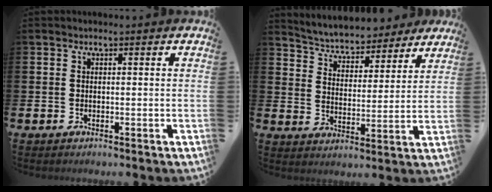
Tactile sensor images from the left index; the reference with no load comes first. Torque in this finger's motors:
{"motor_torque": [0.33, -0.40, 0.81, 0.15]}